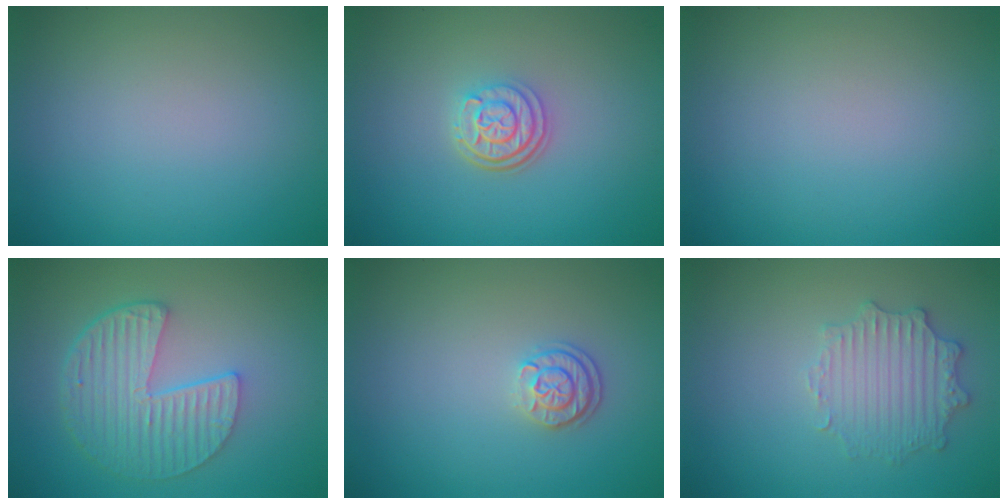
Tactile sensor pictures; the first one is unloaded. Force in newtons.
{"total": 3.1, "press": 2.4, "slide": 2.0}
{"total": 0.0}
{"total": 5.8, "press": 4.2, "slide": 4.0}
{"total": 1.8, "press": 1.5, "slide": 0.9}
{"total": 2.9, "press": 2.9, "slide": 0.1}